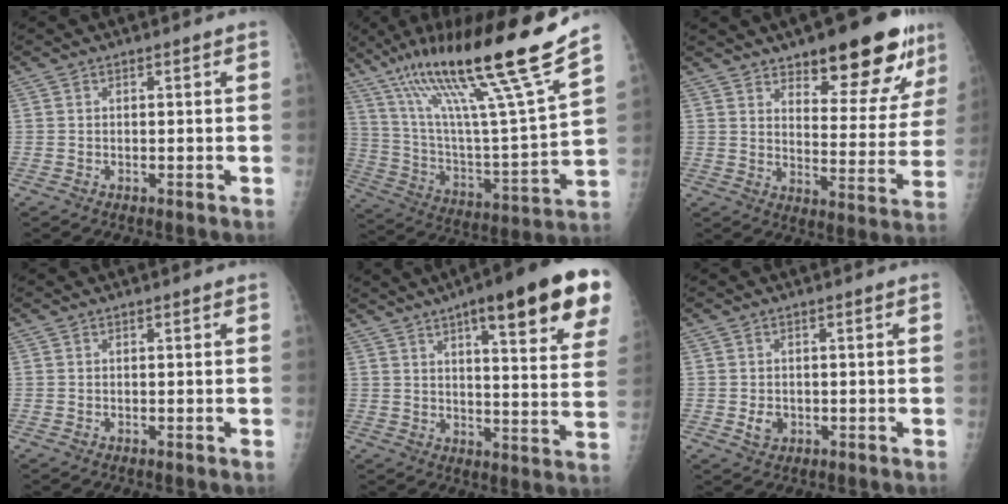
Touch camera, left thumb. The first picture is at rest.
{"total": 26.5, "force": [17.9, 1.0, 19.5], "torque": [-0.314, -0.064, 0.316]}
{"total": 18.7, "force": [12.2, 6.8, 12.4], "torque": [-0.115, -0.070, 0.173]}
{"total": 0.0}
{"total": 23.5, "force": [12.8, 5.1, 19.1], "torque": [-0.238, -0.034, 0.164]}
{"total": 2.3, "force": [-0.4, 1.8, 1.3], "torque": [-0.017, 0.000, -0.001]}